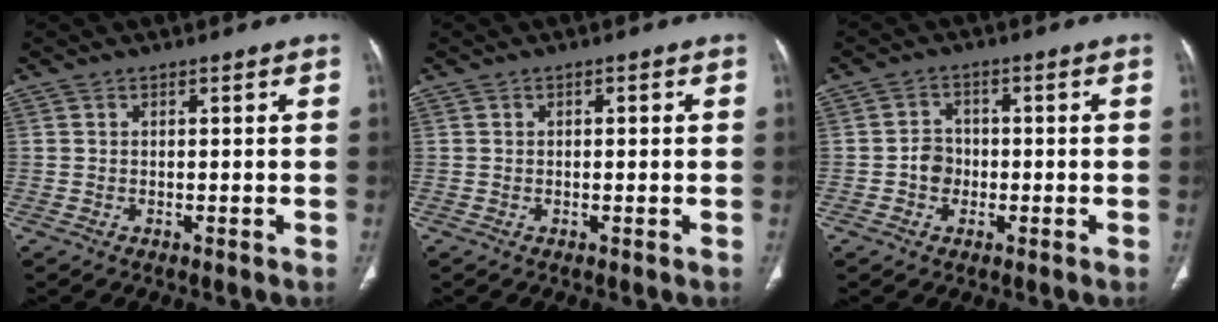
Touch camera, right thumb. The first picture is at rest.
{"total": 0.8, "force": [0.1, 0.5, 0.7], "torque": [-0.004, 0.002, -0.001]}
{"total": 3.8, "force": [-0.9, 3.3, 1.6], "torque": [-0.009, 0.011, -0.021]}